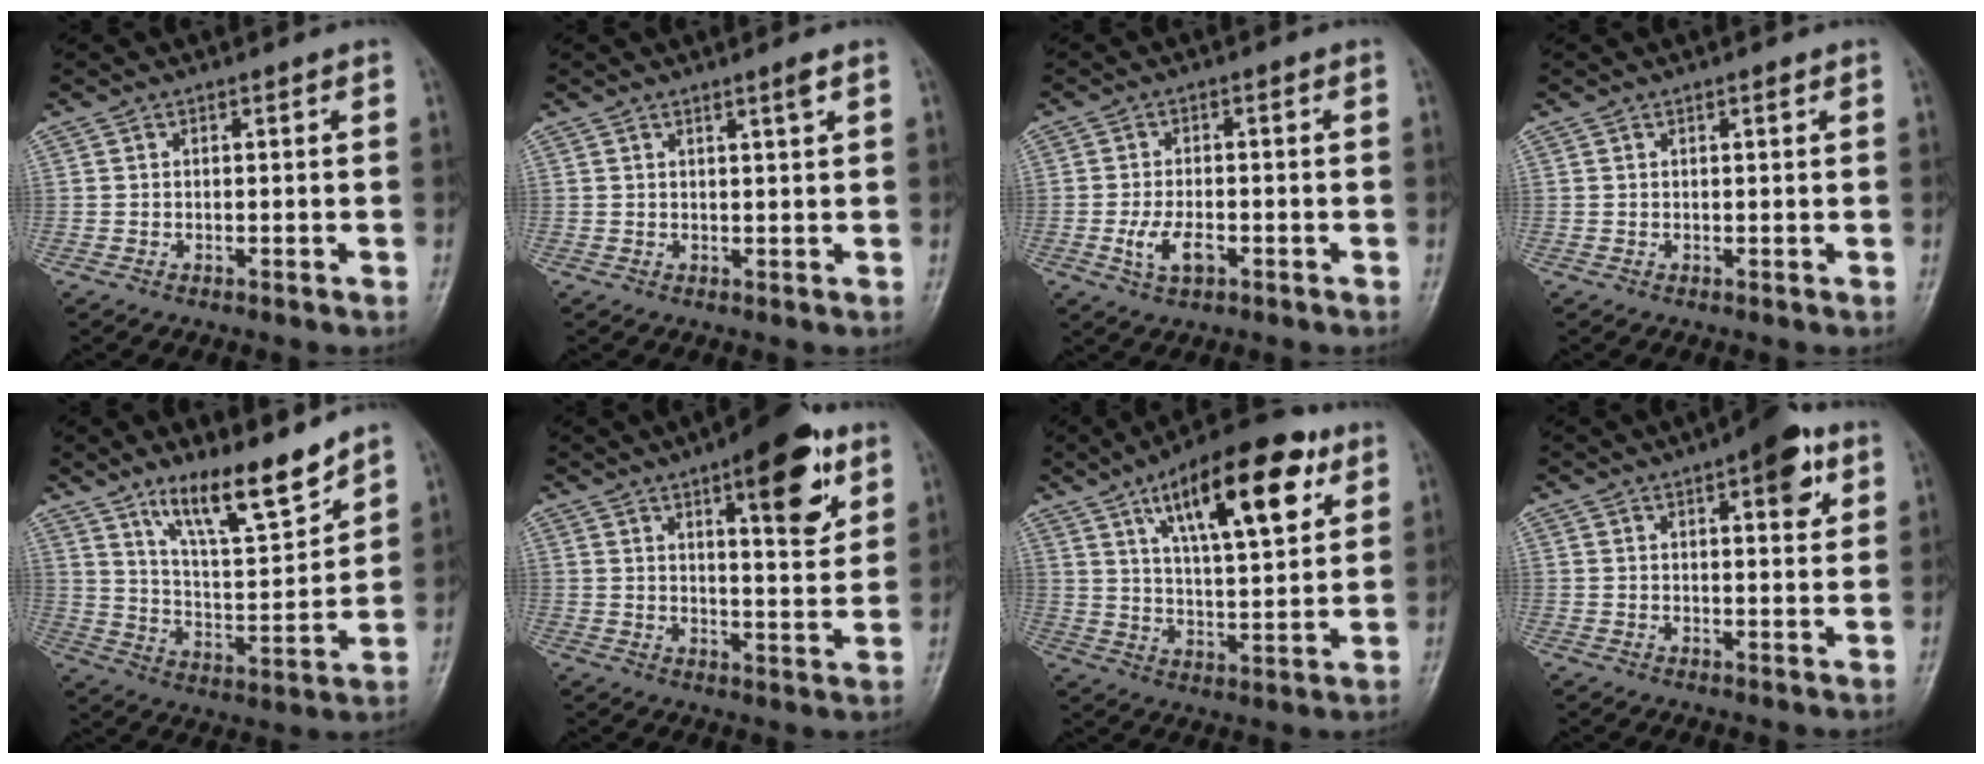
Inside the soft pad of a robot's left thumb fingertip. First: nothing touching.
{"total": 1.8, "force": [1.1, -0.2, 1.4], "torque": [-0.022, -0.009, 0.019]}
{"total": 5.0, "force": [-1.8, 2.5, 3.9], "torque": [-0.077, 0.007, -0.030]}
{"total": 0.8, "force": [0.5, 0.2, 0.6], "torque": [-0.010, 0.000, 0.006]}
{"total": 13.8, "force": [10.3, 3.1, 8.6], "torque": [-0.124, -0.073, 0.187]}
{"total": 13.8, "force": [7.1, 4.4, 11.0], "torque": [-0.124, -0.033, 0.096]}
{"total": 19.7, "force": [9.5, 6.9, 15.8], "torque": [-0.214, -0.027, 0.152]}
{"total": 8.1, "force": [3.9, 3.0, 6.5], "torque": [-0.065, -0.011, 0.047]}